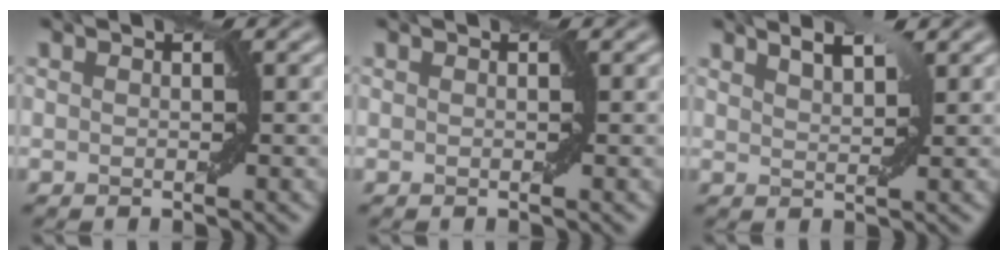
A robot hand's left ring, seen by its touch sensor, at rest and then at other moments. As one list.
[{"total": 0.0}, {"total": 3.0, "force": [2.4, 0.8, 1.7], "torque": [-0.012, 0.012, 0.019]}]